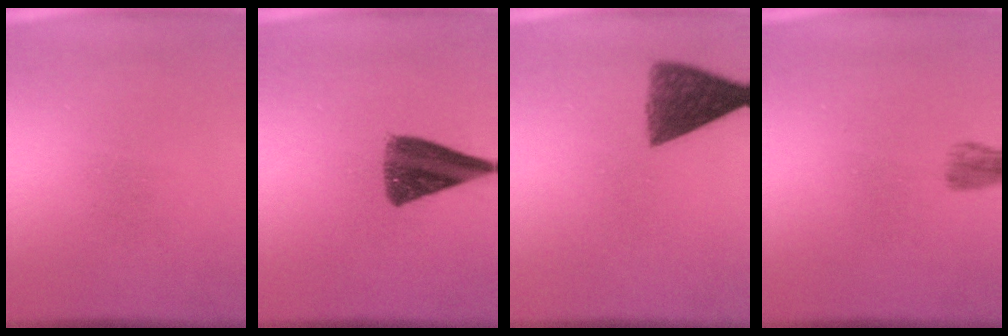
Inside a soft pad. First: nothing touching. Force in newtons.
{"total": 9.0}
{"total": 7.3}
{"total": 2.1}